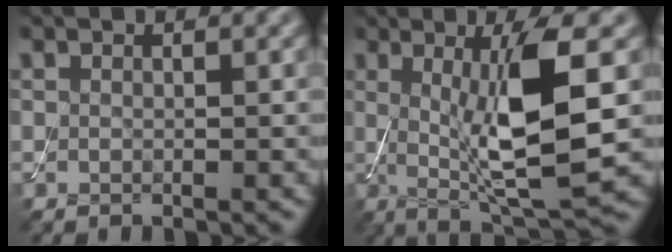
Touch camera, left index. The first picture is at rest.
{"total": 8.9, "force": [0.5, 1.8, 8.7], "torque": [-0.142, -0.012, 0.018]}